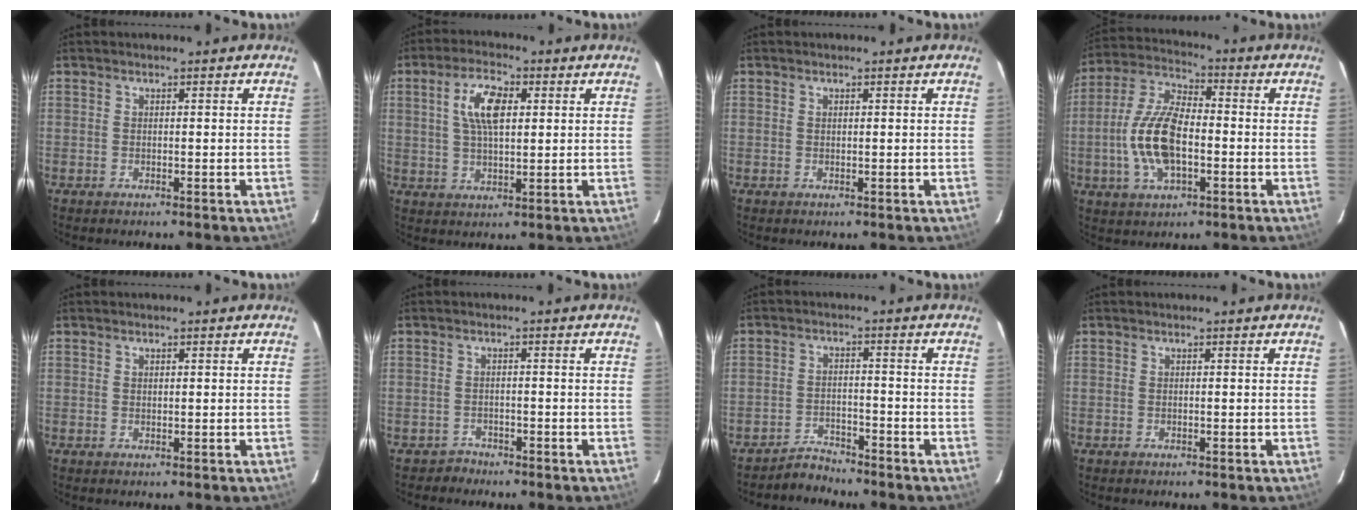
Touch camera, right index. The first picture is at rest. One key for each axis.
{"total": 8.0, "fx": 2.2, "fy": 3.4, "fz": 6.9, "tx": -0.128, "ty": 0.012, "tz": 0.041}
{"total": 0.0}
{"total": 13.5, "fx": -2.7, "fy": 6.2, "fz": 11.7, "tx": -0.250, "ty": 0.006, "tz": -0.051}
{"total": 0.6, "fx": 0.3, "fy": 0.4, "fz": 0.3, "tx": -0.005, "ty": 0.002, "tz": 0.006}
{"total": 2.2, "fx": -1.7, "fy": 1.3, "fz": -0.5, "tx": 0.007, "ty": 0.009, "tz": -0.028}
{"total": 3.9, "fx": -3.8, "fy": 1.0, "fz": -0.2, "tx": -0.005, "ty": 0.012, "tz": -0.067}
{"total": 0.0}